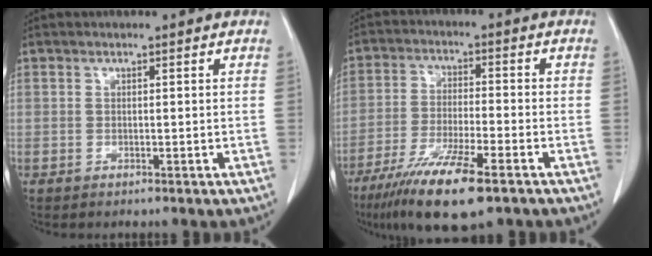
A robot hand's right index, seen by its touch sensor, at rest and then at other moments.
{"total": 12.5, "force": [-7.9, 1.6, 9.6], "torque": [-0.176, -0.030, -0.136]}